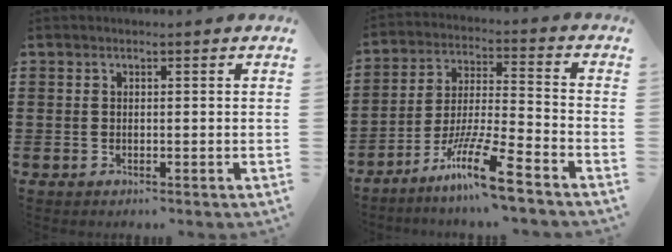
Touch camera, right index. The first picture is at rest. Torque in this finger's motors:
{"motor_torque": [1.50, -0.64, 0.59, 0.19]}